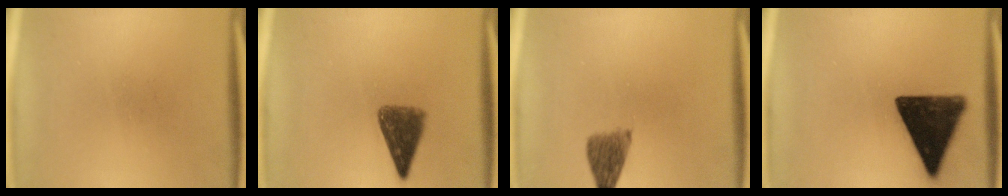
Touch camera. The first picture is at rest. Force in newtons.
{"total": 6.2}
{"total": 4.5}
{"total": 15.0}